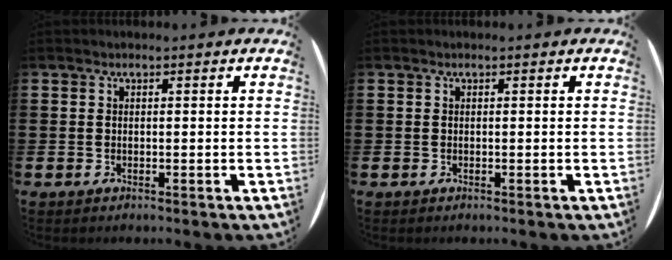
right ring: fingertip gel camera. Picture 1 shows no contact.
{"total": 0.0}